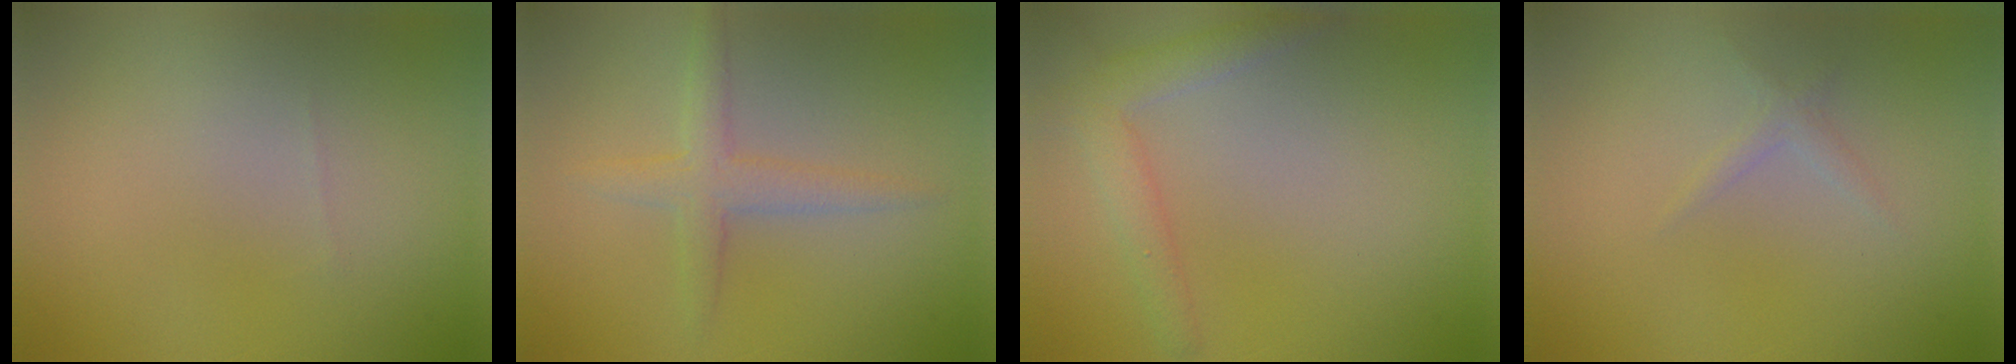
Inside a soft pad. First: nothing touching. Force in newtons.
{"total": 2.7, "press": 2.7, "slide": 0.1}
{"total": 2.9, "press": 2.9, "slide": 0.2}
{"total": 0.9, "press": 0.9, "slide": 0.0}